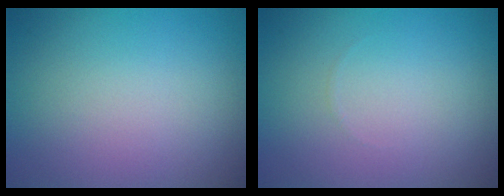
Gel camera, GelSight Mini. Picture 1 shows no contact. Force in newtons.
{"total": 0.0}